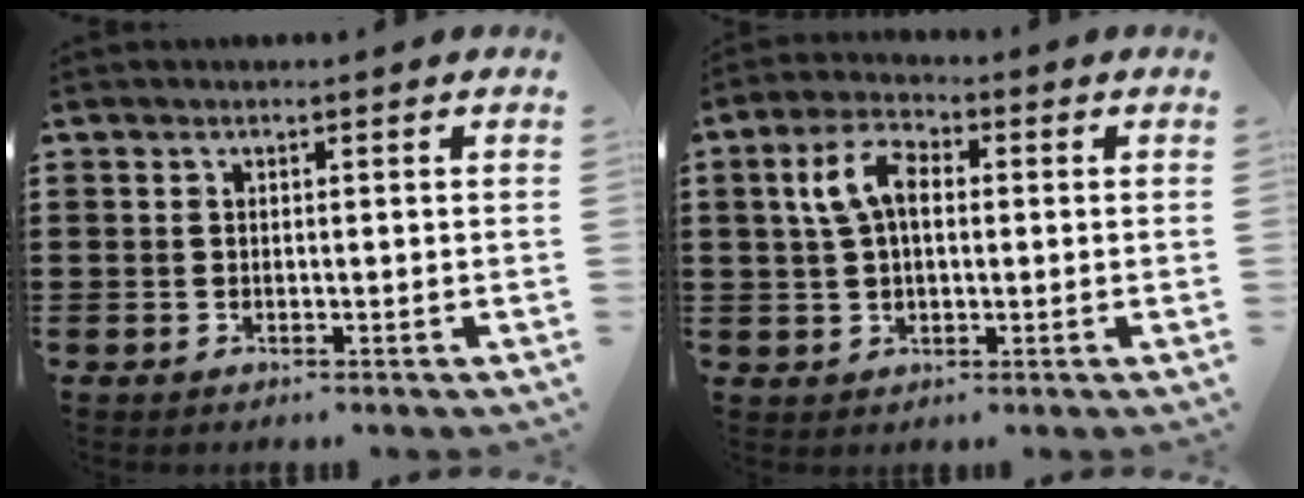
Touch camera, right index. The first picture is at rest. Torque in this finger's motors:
{"motor_torque": [1.00, 0.33, 0.33, 0.16]}